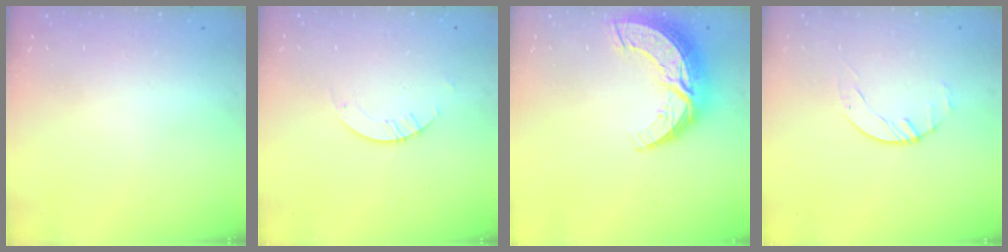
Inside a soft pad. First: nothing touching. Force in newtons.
{"total": 2.8, "press": 2.8, "slide": 0.2}
{"total": 13.0, "press": 12.9, "slide": 1.0}
{"total": 1.4, "press": 1.4, "slide": 0.2}